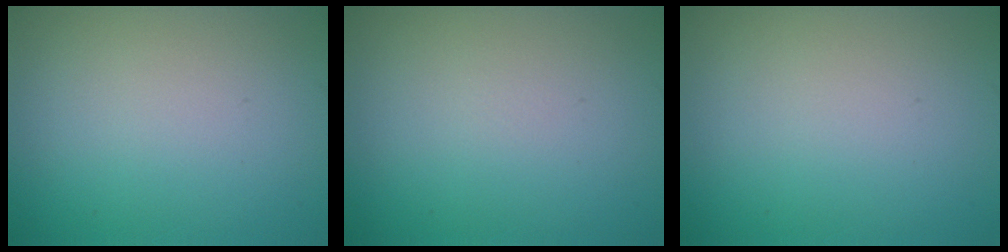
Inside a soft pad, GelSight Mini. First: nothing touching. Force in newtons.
{"total": 0.0}
{"total": 0.0}